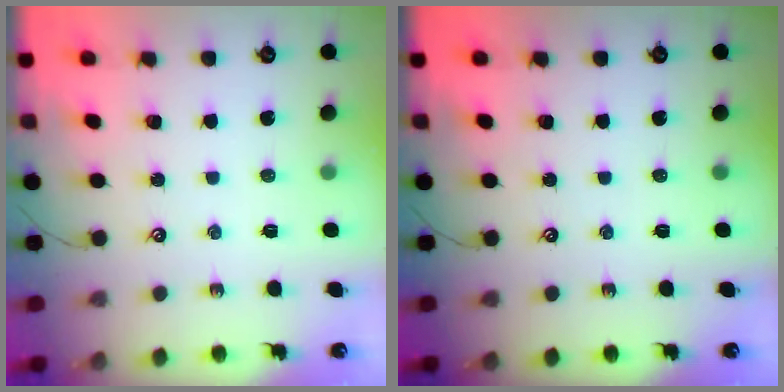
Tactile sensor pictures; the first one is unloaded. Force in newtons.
{"total": 0.0}